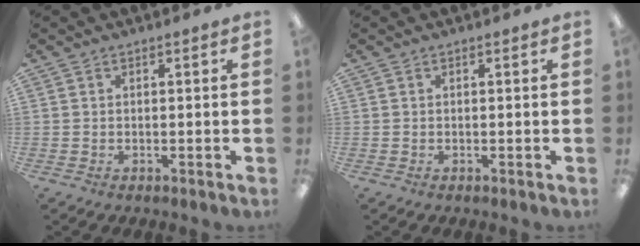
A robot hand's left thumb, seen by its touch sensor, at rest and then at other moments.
{"total": 0.0}